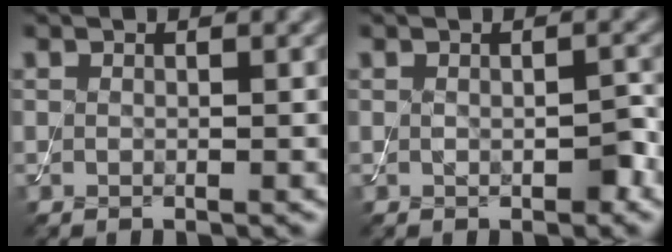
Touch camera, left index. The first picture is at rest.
{"total": 1.6, "force": [-0.4, 1.0, 1.2], "torque": [-0.018, -0.003, -0.005]}